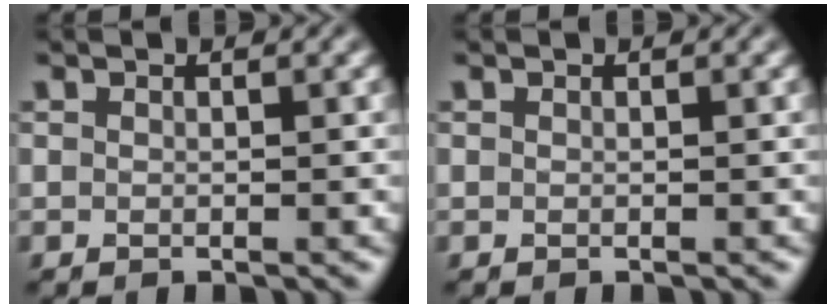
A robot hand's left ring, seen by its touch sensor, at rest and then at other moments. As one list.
[{"total": 0.0}]